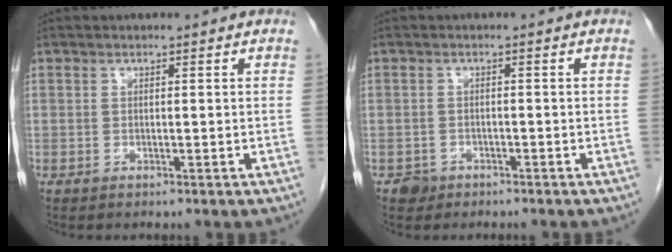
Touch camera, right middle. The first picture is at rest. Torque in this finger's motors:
{"motor_torque": [-0.18, -0.12, 0.00, 0.00]}